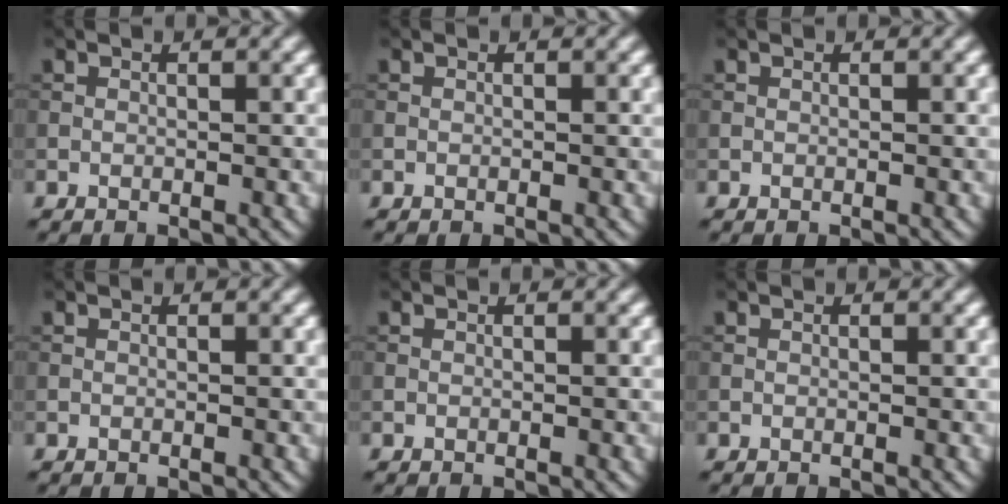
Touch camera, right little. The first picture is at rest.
{"total": 0.0}
{"total": 0.0}
{"total": 0.0}
{"total": 0.0}
{"total": 0.0}